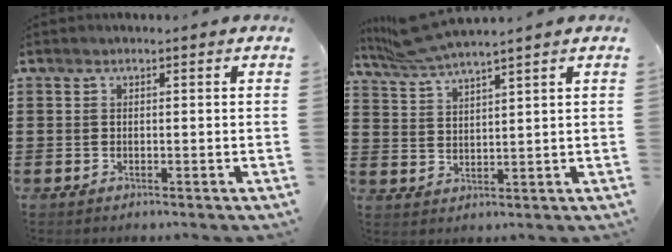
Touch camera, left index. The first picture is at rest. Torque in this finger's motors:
{"motor_torque": [1.01, 0.94, 0.49, 0.08]}